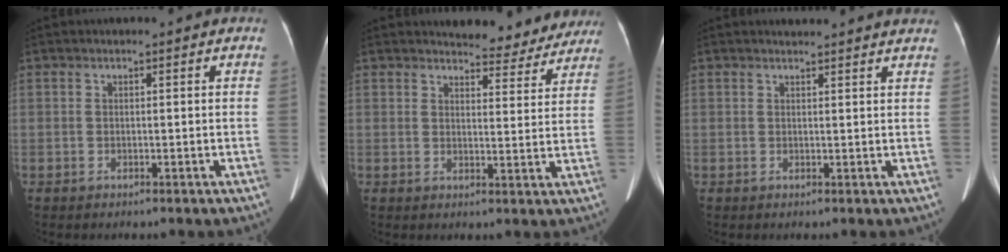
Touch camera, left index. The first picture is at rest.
{"total": 9.5, "force": [9.1, 2.5, 1.3], "torque": [0.004, -0.017, 0.092]}
{"total": 6.8, "force": [6.6, 0.4, 1.4], "torque": [-0.014, 0.010, 0.059]}